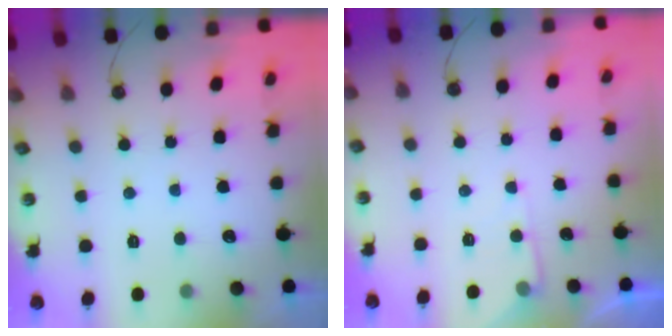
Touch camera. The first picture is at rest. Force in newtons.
{"total": 4.7, "press": 4.7, "slide": 0.4}